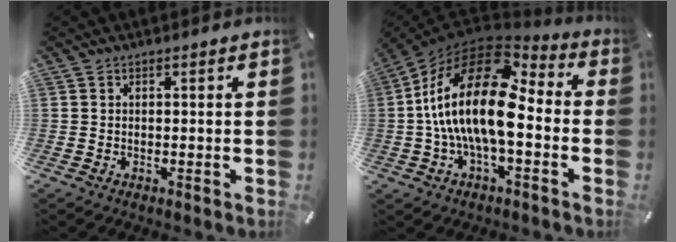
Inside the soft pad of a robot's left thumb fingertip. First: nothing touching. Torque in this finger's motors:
{"motor_torque": [2.31, 2.69, 2.77, 0.00, 0.86]}